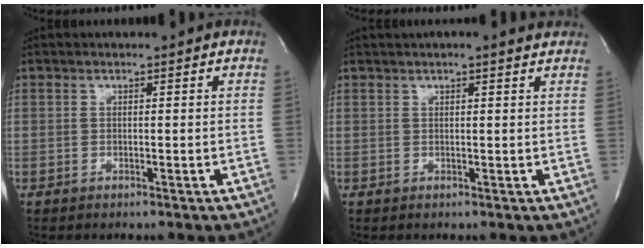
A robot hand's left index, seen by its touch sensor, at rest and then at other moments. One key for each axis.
{"total": 4.3, "fx": 3.5, "fy": 0.3, "fz": 2.4, "tx": -0.036, "ty": 0.015, "tz": 0.039}